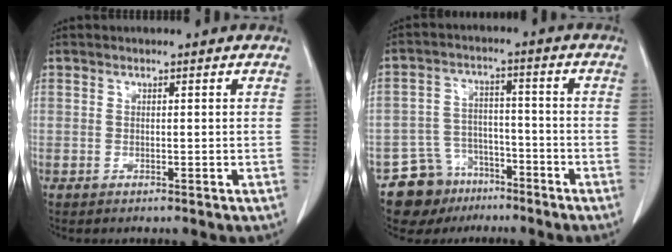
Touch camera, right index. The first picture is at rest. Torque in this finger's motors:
{"motor_torque": [-0.40, -0.07, -0.71, -0.21]}